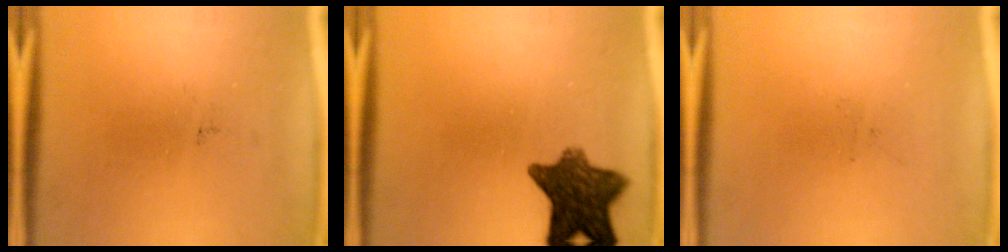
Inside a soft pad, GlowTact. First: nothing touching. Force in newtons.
{"total": 10.1}
{"total": 0.0}